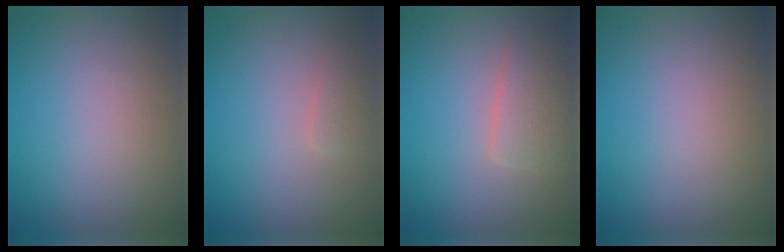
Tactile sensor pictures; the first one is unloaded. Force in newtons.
{"total": 1.0, "press": 1.0, "slide": 0.1}
{"total": 2.8, "press": 2.8, "slide": 0.1}
{"total": 0.0}